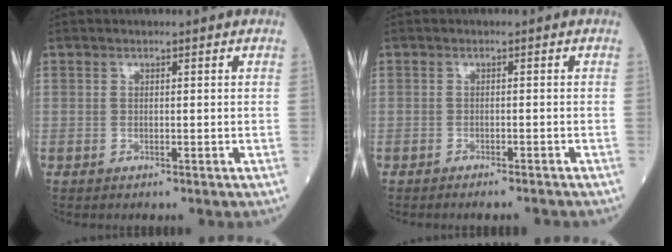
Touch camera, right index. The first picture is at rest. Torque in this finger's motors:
{"motor_torque": [-0.01, 0.03, -0.03, 0.00]}